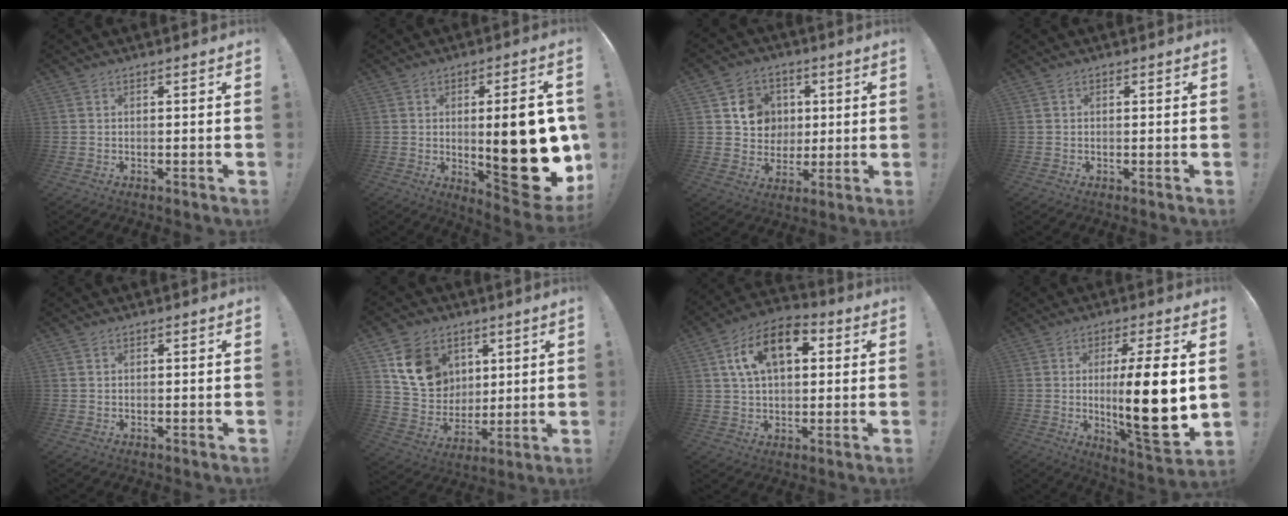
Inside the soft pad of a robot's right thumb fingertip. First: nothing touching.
{"total": 23.0, "force": [-1.6, 7.6, 21.6], "torque": [-0.274, -0.017, -0.013]}
{"total": 10.4, "force": [2.7, 9.6, 2.9], "torque": [-0.040, -0.013, 0.060]}
{"total": 0.0}
{"total": 0.6, "force": [0.4, 0.4, 0.3], "torque": [-0.013, 0.004, 0.011]}
{"total": 14.5, "force": [6.4, 11.7, 5.6], "torque": [-0.098, -0.025, 0.135]}
{"total": 14.8, "force": [5.5, 8.7, 10.7], "torque": [-0.175, 0.000, 0.096]}
{"total": 18.4, "force": [0.3, 3.1, 18.2], "torque": [-0.290, -0.030, 0.000]}